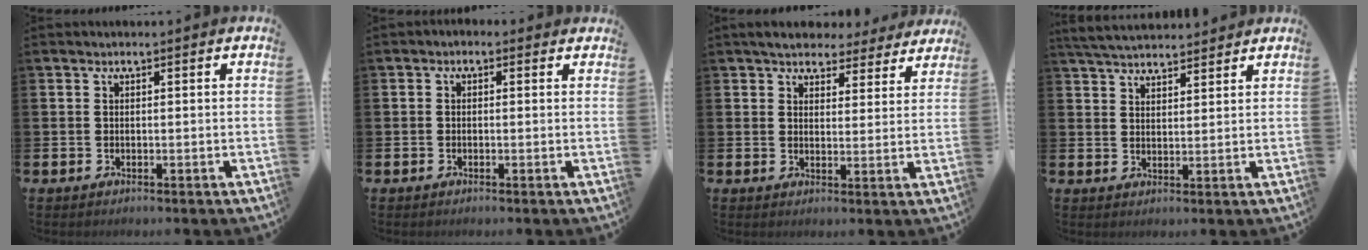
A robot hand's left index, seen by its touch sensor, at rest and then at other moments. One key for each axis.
{"total": 0.6, "fx": -0.4, "fy": 0.4, "fz": 0.2, "tx": 0.003, "ty": 0.000, "tz": -0.011}
{"total": 5.2, "fx": 4.8, "fy": 1.9, "fz": 0.6, "tx": -0.018, "ty": -0.028, "tz": 0.083}
{"total": 4.5, "fx": 4.3, "fy": 0.9, "fz": 0.7, "tx": -0.032, "ty": -0.015, "tz": 0.080}